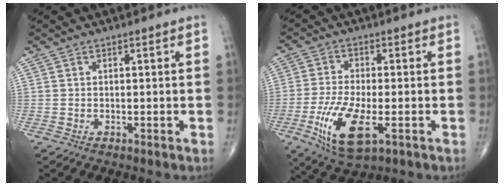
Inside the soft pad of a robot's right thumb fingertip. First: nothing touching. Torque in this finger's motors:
{"motor_torque": [2.83, 1.27, 1.19, -0.43, 0.47]}